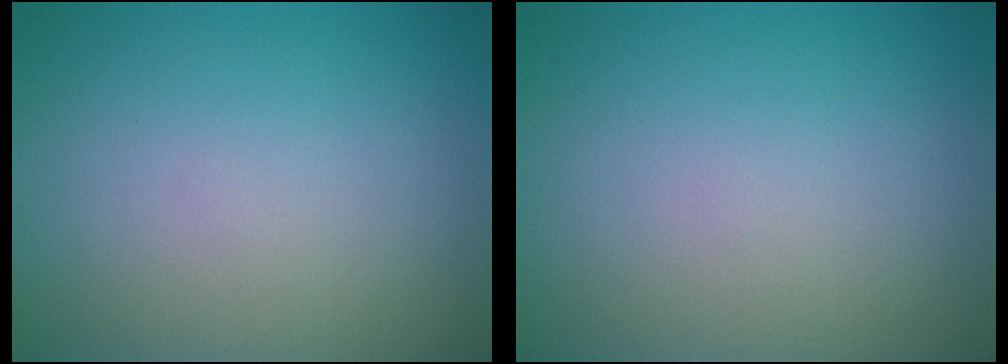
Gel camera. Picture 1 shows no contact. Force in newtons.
{"total": 0.0}